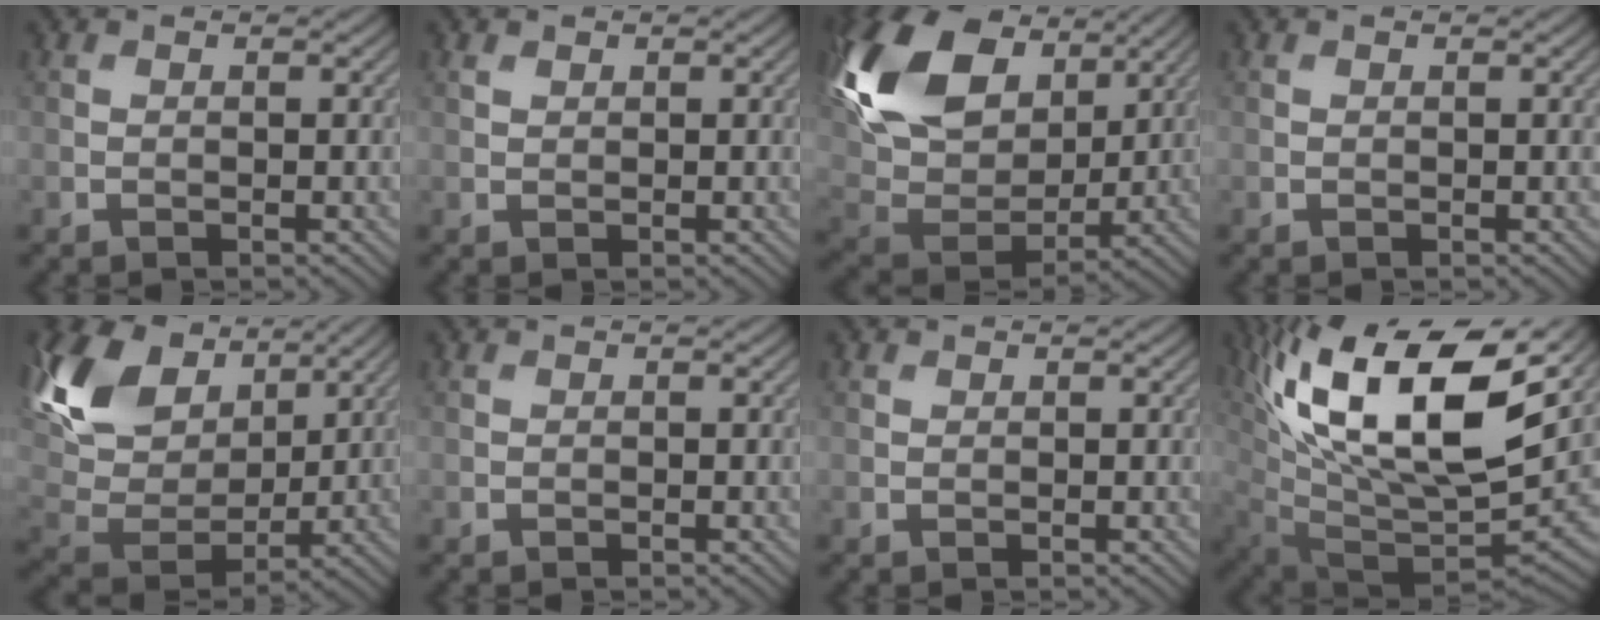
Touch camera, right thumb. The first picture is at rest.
{"total": 0.8, "force": [0.6, 0.5, 0.3], "torque": [-0.008, -0.001, 0.012]}
{"total": 17.8, "force": [8.1, 11.2, 11.2], "torque": [-0.287, 0.033, 0.154]}
{"total": 0.0}
{"total": 15.1, "force": [7.6, 9.3, 9.1], "torque": [-0.236, 0.031, 0.141]}
{"total": 0.0}
{"total": 0.0}
{"total": 19.4, "force": [8.8, 8.4, 15.2], "torque": [-0.304, 0.022, 0.152]}